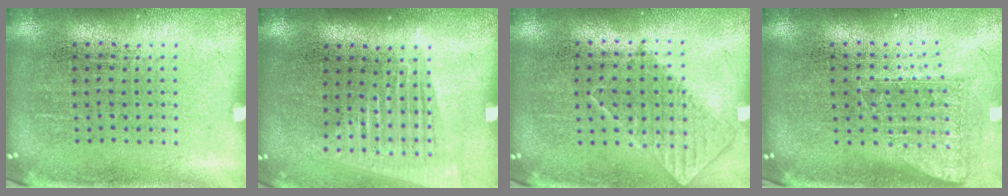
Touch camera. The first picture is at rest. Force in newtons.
{"total": 1.7, "press": 1.5, "slide": 0.8}
{"total": 0.7, "press": 0.7, "slide": 0.2}
{"total": 1.7, "press": 1.3, "slide": 1.2}